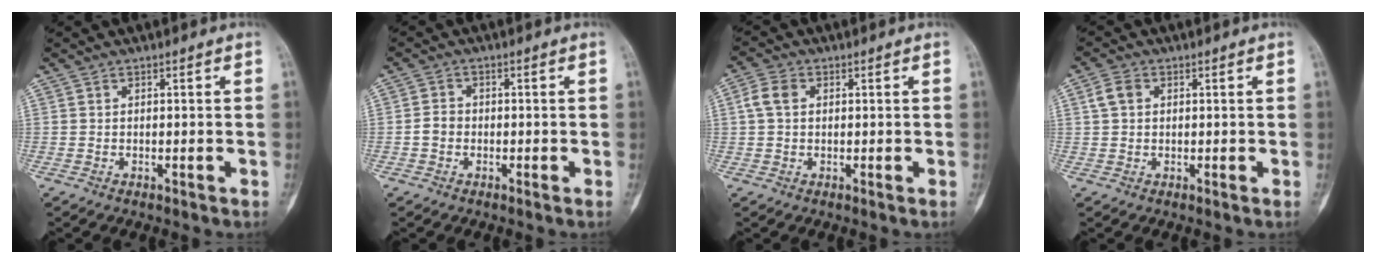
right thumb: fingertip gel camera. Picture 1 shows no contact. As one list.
[{"total": 2.2, "force": [-0.8, 1.7, 1.2], "torque": [-0.019, 0.007, -0.022]}, {"total": 3.8, "force": [0.6, 2.8, 2.6], "torque": [-0.057, 0.012, 0.006]}, {"total": 3.0, "force": [0.7, 2.2, 1.9], "torque": [-0.039, 0.010, 0.011]}]